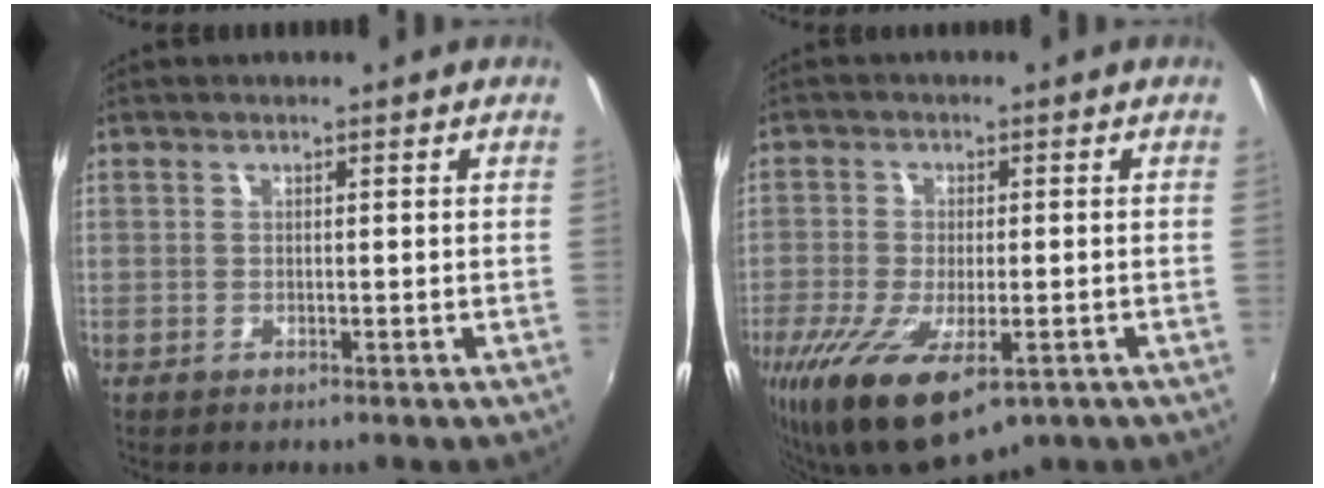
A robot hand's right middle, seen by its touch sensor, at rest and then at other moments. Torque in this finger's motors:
{"motor_torque": [1.73, -0.41, 0.41, 0.21]}